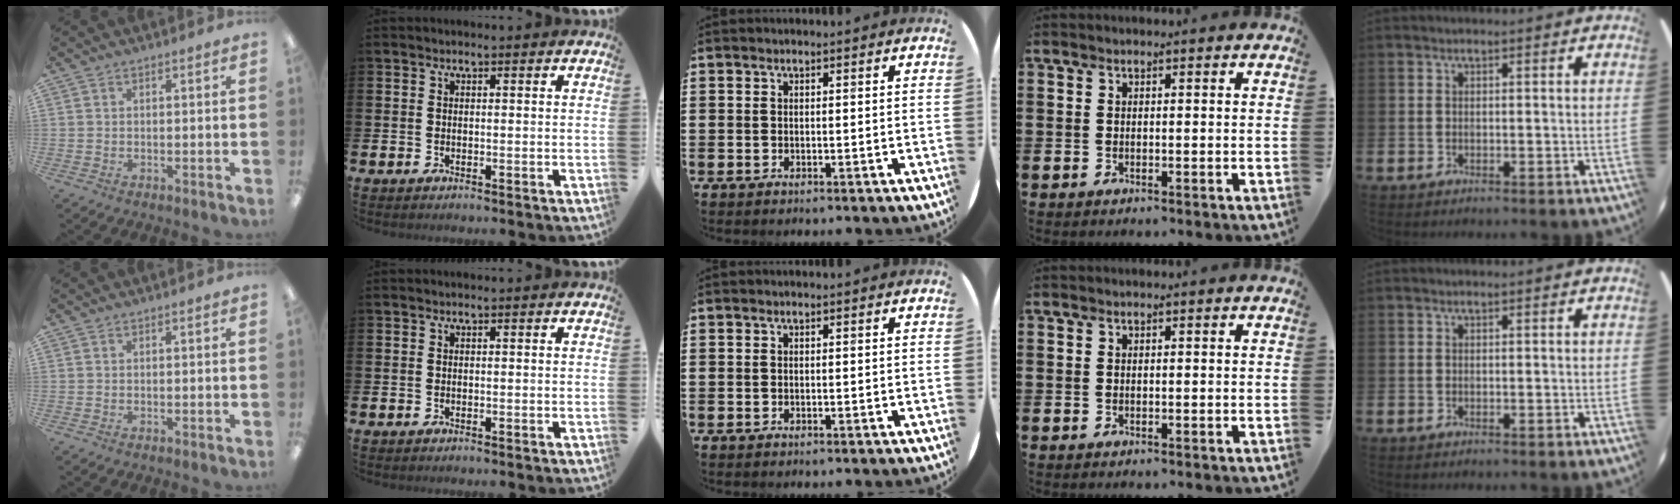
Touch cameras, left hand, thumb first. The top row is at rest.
{}